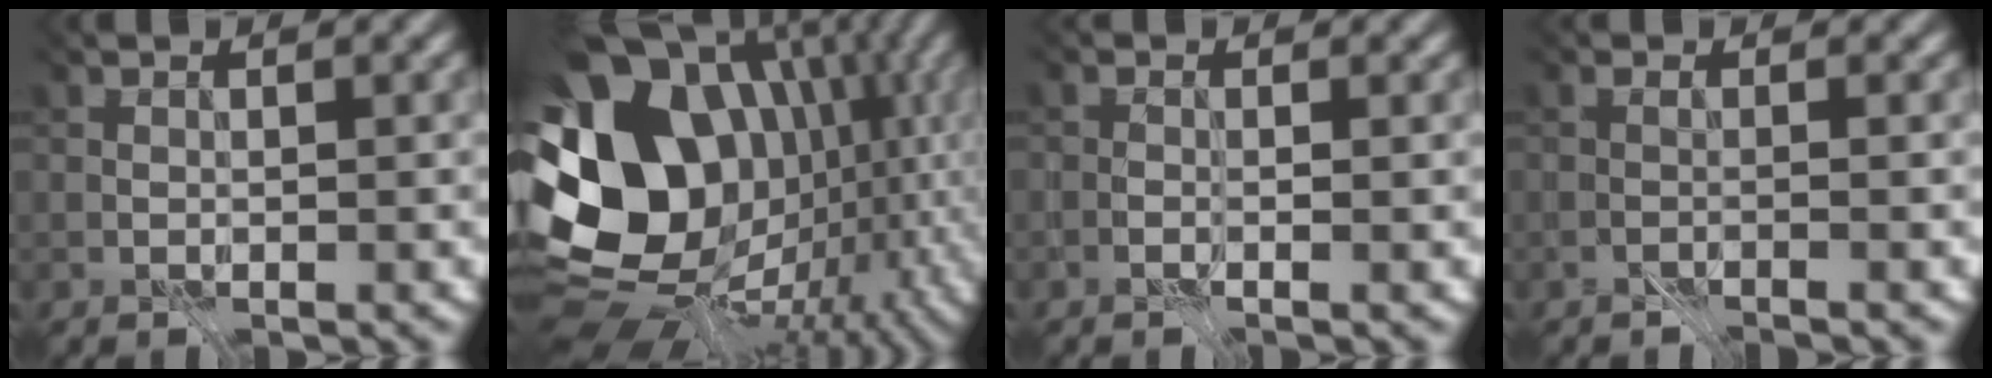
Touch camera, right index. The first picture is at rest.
{"total": 17.6, "force": [-0.6, 13.5, 11.3], "torque": [-0.215, -0.017, 0.042]}
{"total": 1.2, "force": [-0.8, 0.1, 0.8], "torque": [0.000, -0.006, -0.020]}
{"total": 1.5, "force": [-0.8, 0.3, 1.3], "torque": [0.012, 0.006, -0.035]}